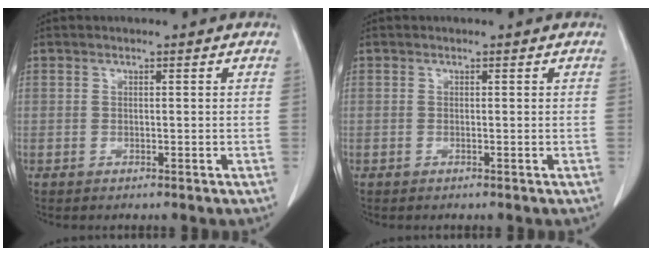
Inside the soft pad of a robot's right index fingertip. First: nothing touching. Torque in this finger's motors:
{"motor_torque": [-0.06, 0.13, 0.00, 0.01]}